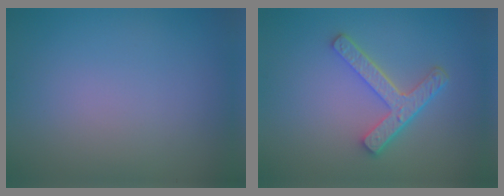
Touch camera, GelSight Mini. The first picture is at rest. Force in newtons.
{"total": 4.2, "press": 3.1, "slide": 2.8}